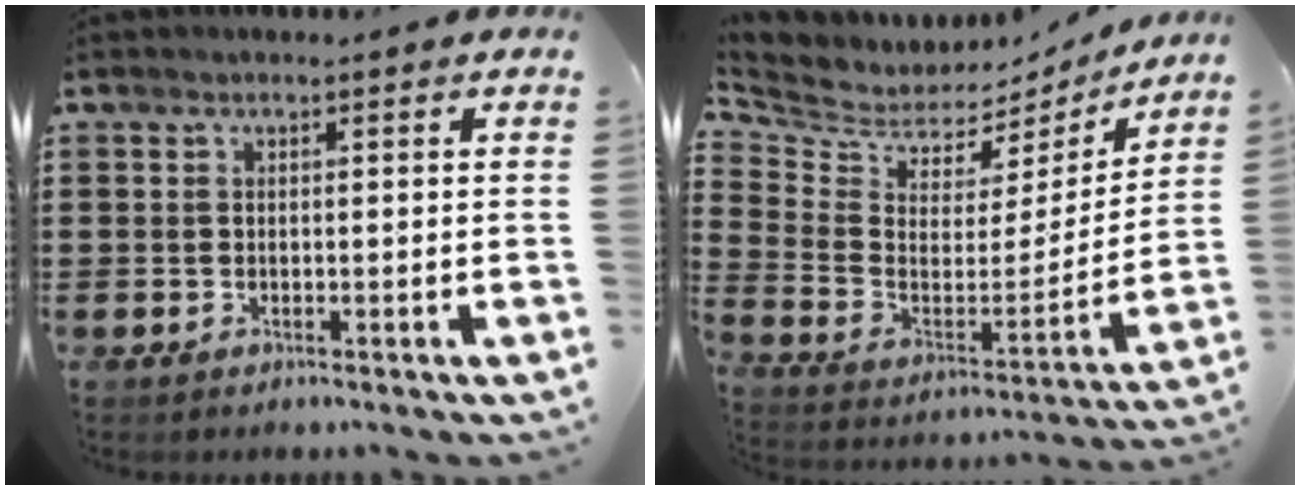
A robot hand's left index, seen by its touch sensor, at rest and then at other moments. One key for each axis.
{"total": 4.9, "fx": 4.3, "fy": 2.3, "fz": 0.0, "tx": -0.036, "ty": -0.045, "tz": 0.073}